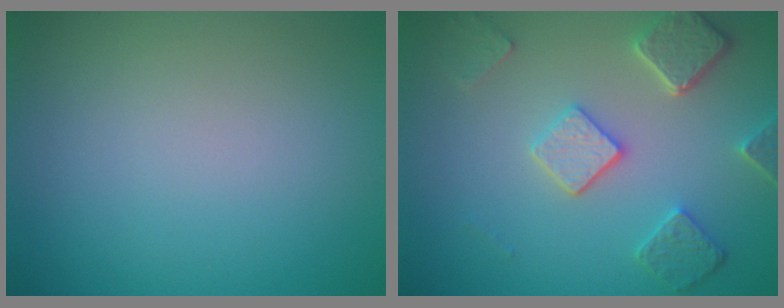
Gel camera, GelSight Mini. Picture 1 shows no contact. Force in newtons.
{"total": 4.9, "press": 4.0, "slide": 2.9}